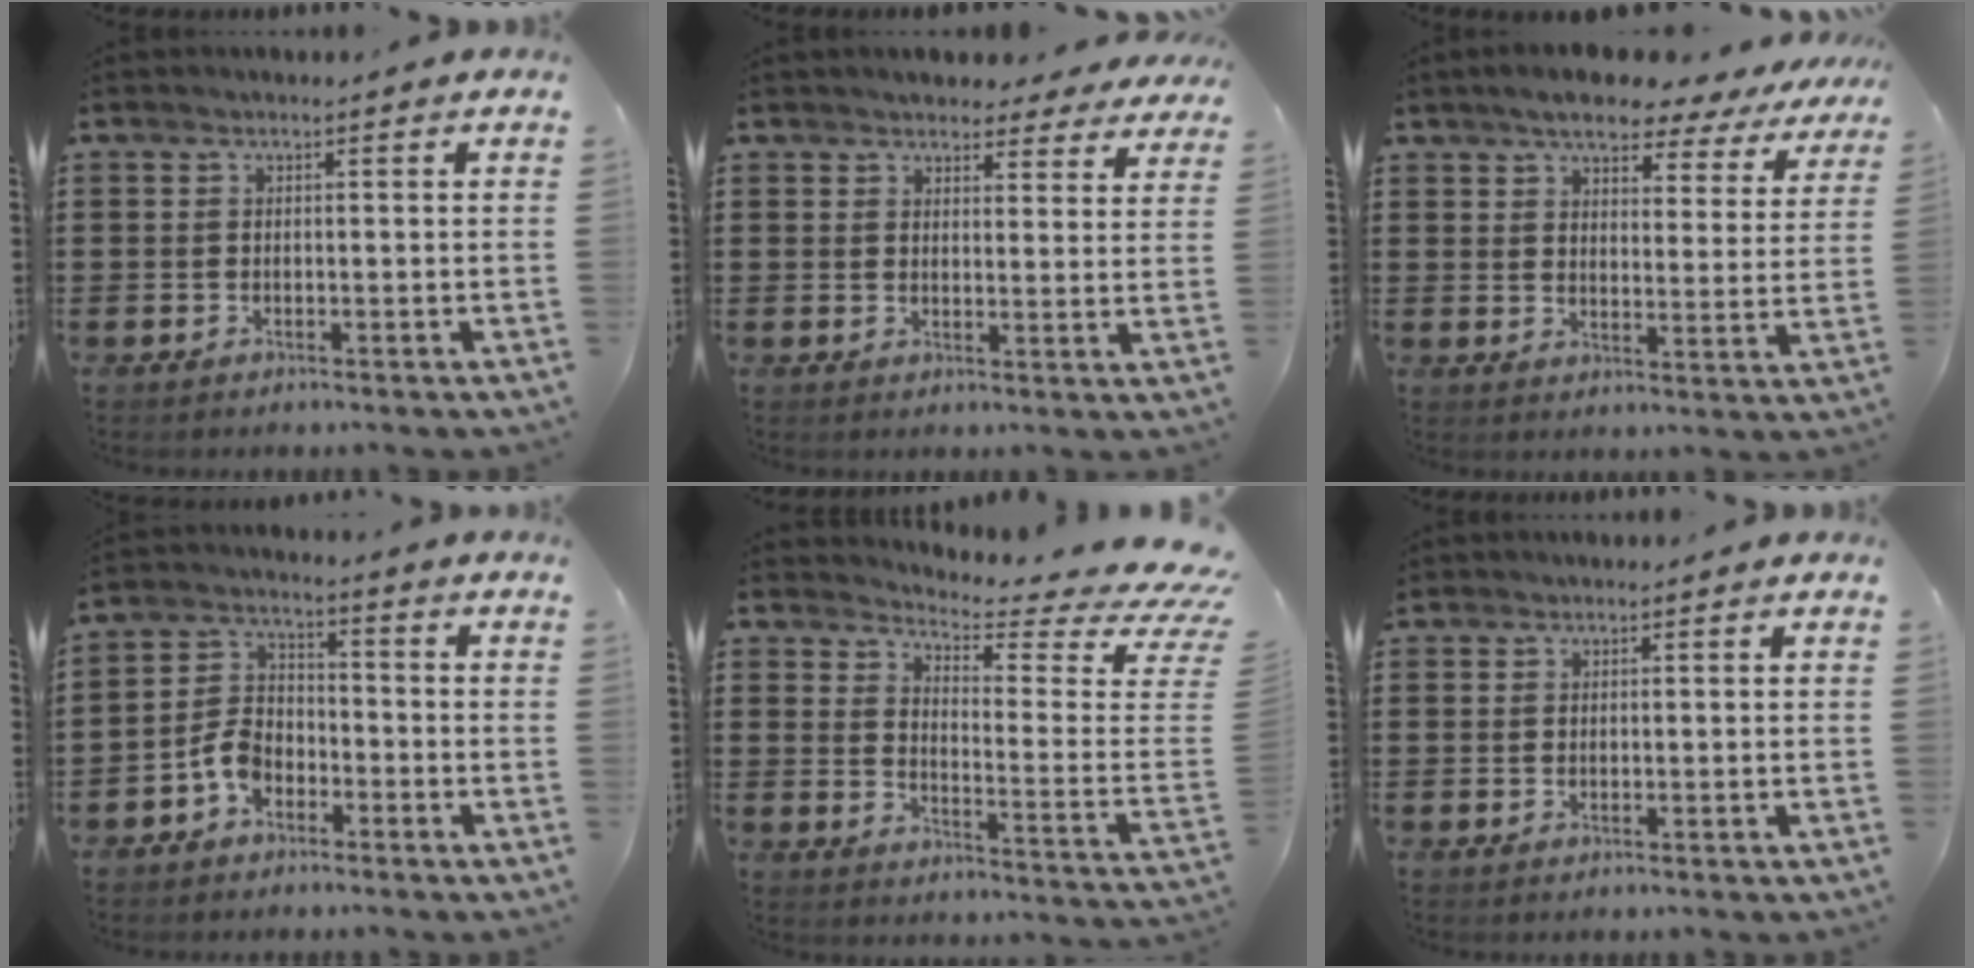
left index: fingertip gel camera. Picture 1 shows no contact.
{"total": 3.8, "force": [3.7, 0.6, 0.3], "torque": [-0.010, -0.014, 0.068]}
{"total": 6.4, "force": [5.8, 1.2, 2.5], "torque": [-0.058, -0.028, 0.096]}
{"total": 5.1, "force": [-3.0, 3.2, 2.6], "torque": [-0.069, 0.010, -0.062]}
{"total": 4.4, "force": [3.9, 0.2, 2.1], "torque": [-0.057, -0.051, 0.061]}
{"total": 0.6, "force": [0.6, 0.3, 0.0], "torque": [-0.003, 0.001, 0.012]}